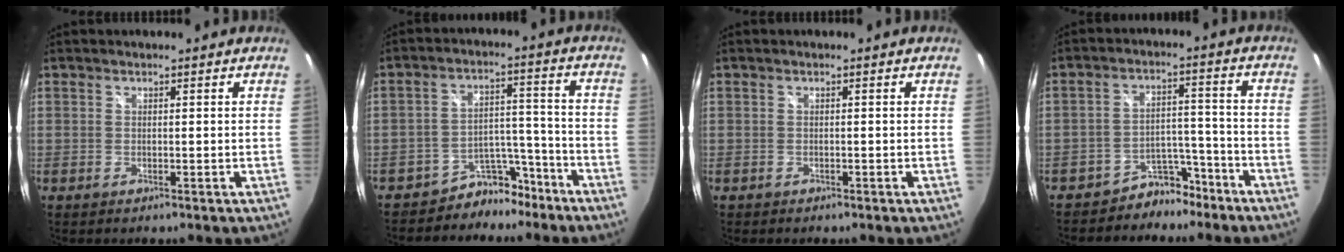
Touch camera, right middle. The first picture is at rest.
{"total": 8.0, "force": [-6.6, 4.4, 1.2], "torque": [-0.010, 0.040, -0.096]}
{"total": 0.7, "force": [-0.6, 0.4, 0.1], "torque": [-0.005, -0.001, -0.009]}
{"total": 7.2, "force": [-5.9, 3.9, 1.2], "torque": [-0.017, 0.033, -0.084]}